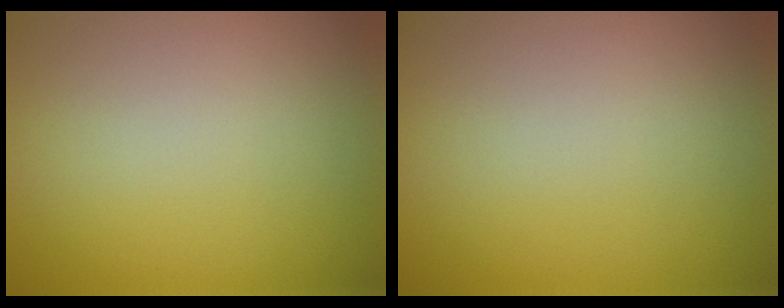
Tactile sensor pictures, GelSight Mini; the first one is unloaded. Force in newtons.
{"total": 0.0}